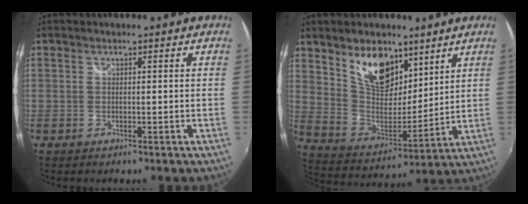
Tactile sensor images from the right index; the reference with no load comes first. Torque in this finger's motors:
{"motor_torque": [0.43, 0.33, 0.34, 0.10]}